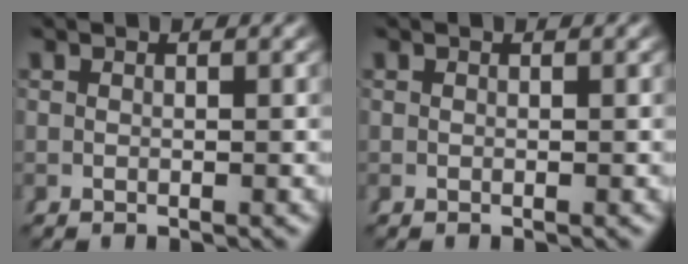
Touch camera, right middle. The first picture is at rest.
{"total": 0.0}